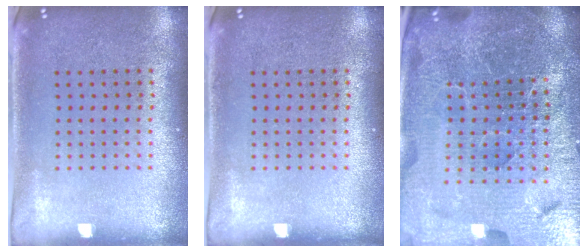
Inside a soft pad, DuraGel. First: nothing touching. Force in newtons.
{"total": 0.0}
{"total": 6.5, "press": 5.8, "slide": 3.0}